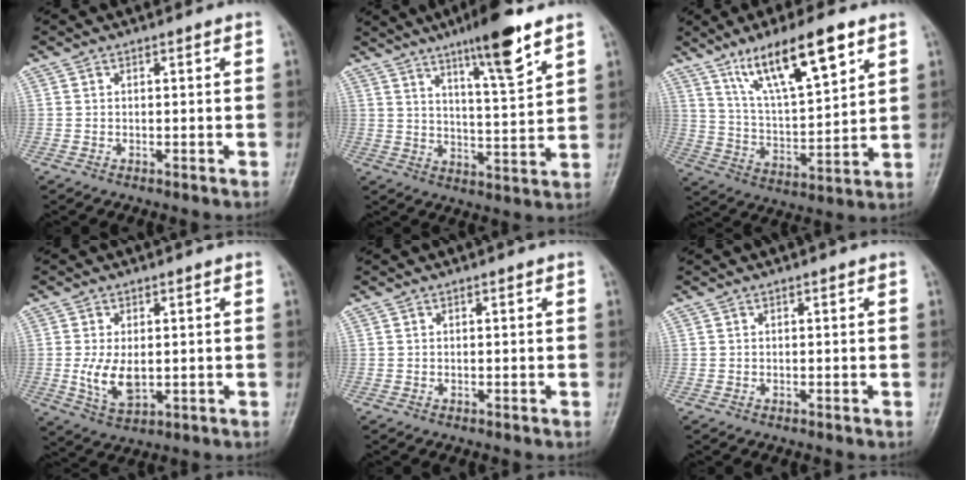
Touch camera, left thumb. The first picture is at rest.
{"total": 12.4, "force": [8.0, 1.7, 9.4], "torque": [-0.143, -0.045, 0.131]}
{"total": 15.9, "force": [9.4, 4.3, 12.1], "torque": [-0.193, -0.037, 0.176]}
{"total": 6.7, "force": [-0.2, 3.8, 5.5], "torque": [-0.102, -0.014, 0.005]}
{"total": 0.0}
{"total": 0.0}